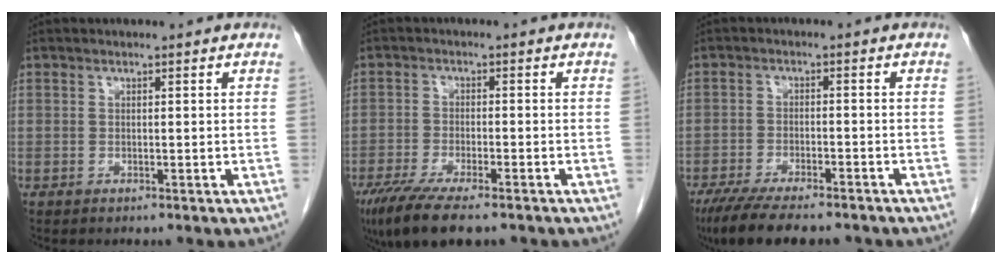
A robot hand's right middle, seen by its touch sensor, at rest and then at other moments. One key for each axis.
{"total": 10.8, "fx": -7.9, "fy": 2.3, "fz": 7.0, "tx": -0.116, "ty": -0.023, "tz": -0.127}
{"total": 12.4, "fx": -10.1, "fy": 2.8, "fz": 6.7, "tx": -0.114, "ty": -0.022, "tz": -0.156}